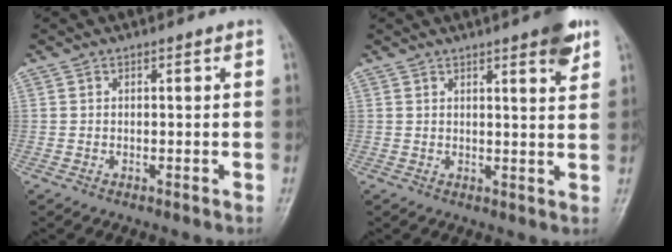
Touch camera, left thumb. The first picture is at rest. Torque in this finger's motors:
{"motor_torque": [3.66, 1.36, 0.79, -0.26, 0.16]}